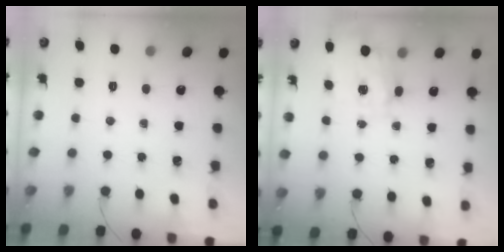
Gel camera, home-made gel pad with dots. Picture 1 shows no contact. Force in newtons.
{"total": 3.5, "press": 3.4, "slide": 1.0}